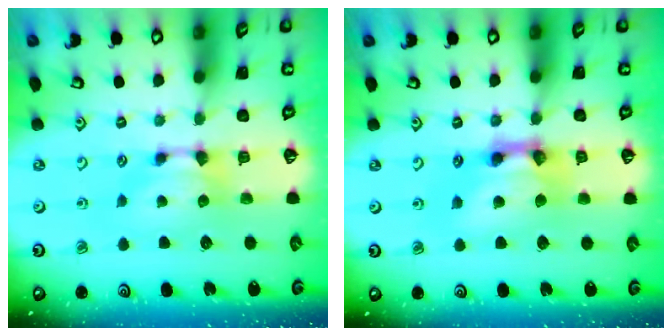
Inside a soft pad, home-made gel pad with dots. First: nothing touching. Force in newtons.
{"total": 6.5, "press": 6.5, "slide": 0.3}